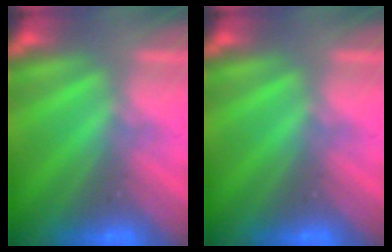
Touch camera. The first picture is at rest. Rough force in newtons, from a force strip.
{"total": 0.0}